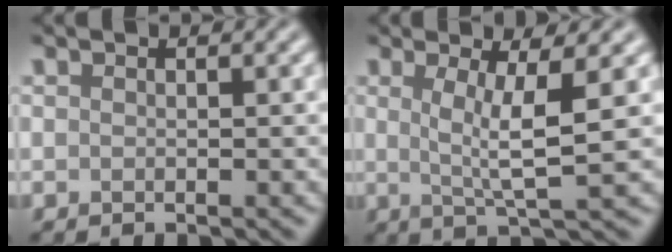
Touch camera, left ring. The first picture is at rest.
{"total": 4.5, "force": [0.7, 0.7, 4.4], "torque": [-0.079, -0.005, 0.015]}